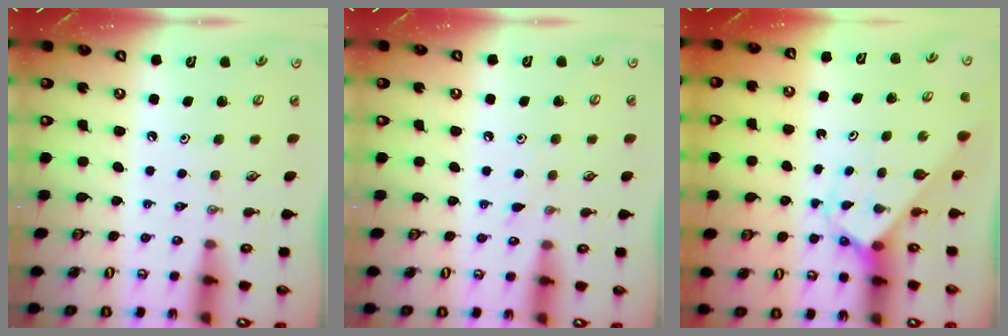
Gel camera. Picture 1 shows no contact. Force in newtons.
{"total": 6.1, "press": 6.1, "slide": 0.7}
{"total": 3.0, "press": 3.0, "slide": 0.1}